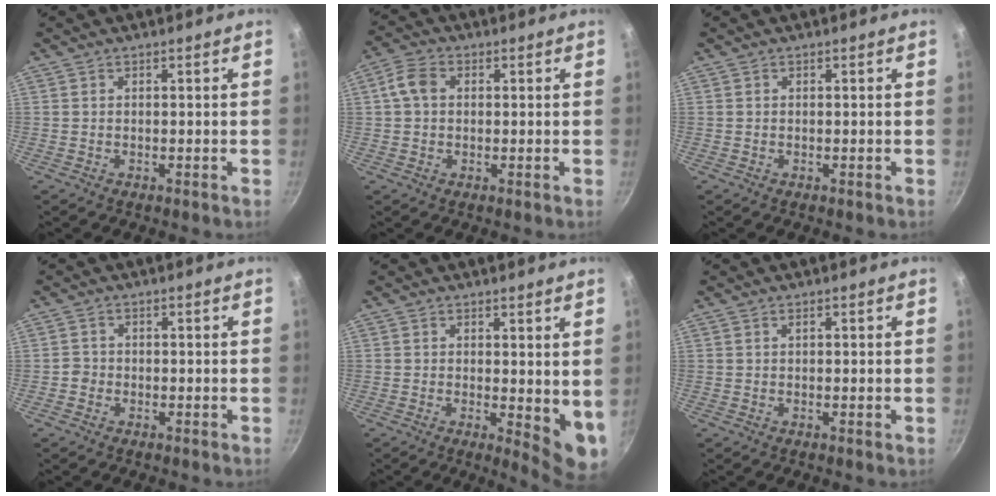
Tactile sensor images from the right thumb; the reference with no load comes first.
{"total": 5.0, "force": [0.7, 3.8, 3.2], "torque": [-0.056, 0.014, 0.003]}
{"total": 0.0}
{"total": 1.6, "force": [-0.7, 1.4, 0.3], "torque": [0.005, 0.006, -0.015]}
{"total": 7.2, "force": [0.7, 2.9, 6.6], "torque": [-0.074, -0.018, 0.013]}
{"total": 0.6, "force": [0.2, 0.2, 0.5], "torque": [-0.009, 0.001, 0.002]}